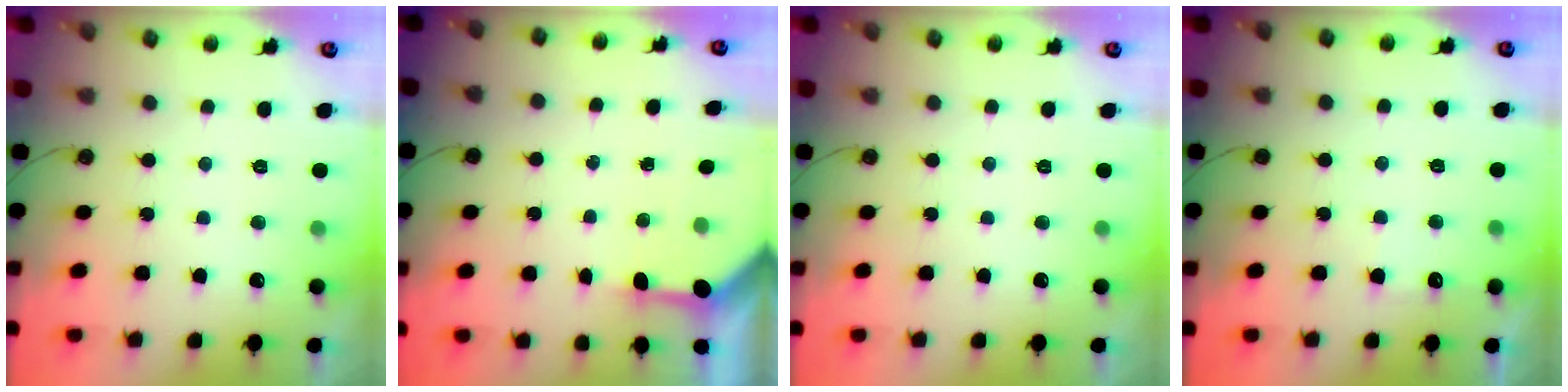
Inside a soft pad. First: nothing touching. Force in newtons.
{"total": 3.5, "press": 3.5, "slide": 0.4}
{"total": 0.0}
{"total": 4.0, "press": 3.9, "slide": 0.8}